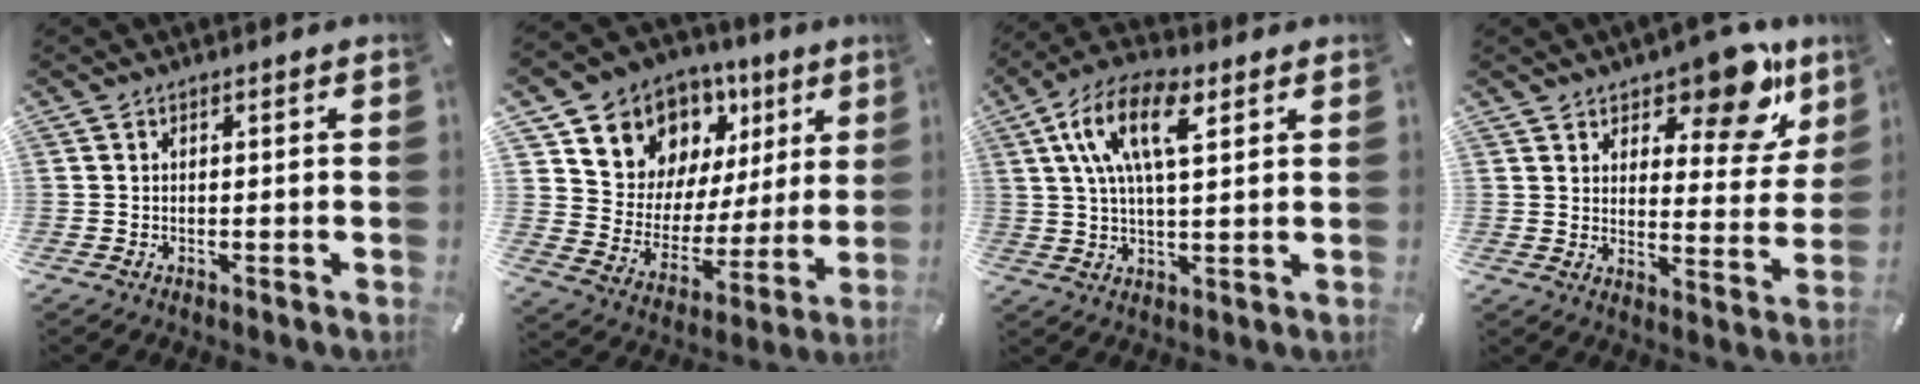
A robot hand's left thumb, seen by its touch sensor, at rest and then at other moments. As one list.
[{"total": 11.5, "force": [7.8, 8.3, 1.2], "torque": [-0.020, -0.087, 0.139]}, {"total": 13.0, "force": [5.0, 5.4, 10.7], "torque": [-0.233, 0.007, 0.086]}, {"total": 14.4, "force": [10.6, 6.2, 7.6], "torque": [-0.088, -0.083, 0.178]}]